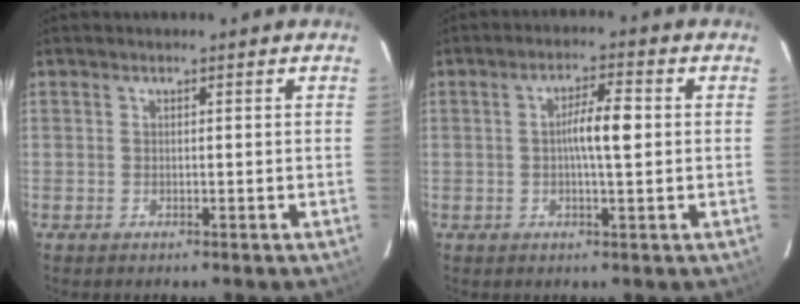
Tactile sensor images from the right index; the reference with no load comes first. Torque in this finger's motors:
{"motor_torque": [0.37, -0.09, 0.40, 0.08]}